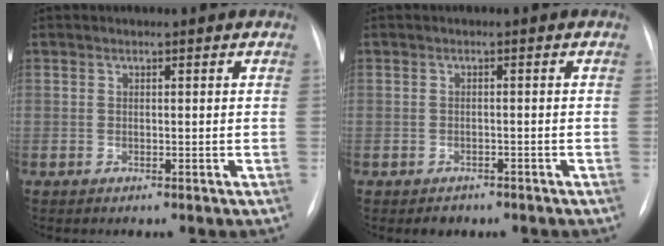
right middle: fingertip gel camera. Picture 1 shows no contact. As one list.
[{"total": 1.7, "force": [-1.3, 1.0, 0.4], "torque": [-0.011, -0.001, -0.012]}]